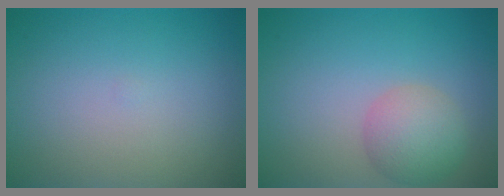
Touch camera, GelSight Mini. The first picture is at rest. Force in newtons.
{"total": 3.5, "press": 3.5, "slide": 0.2}